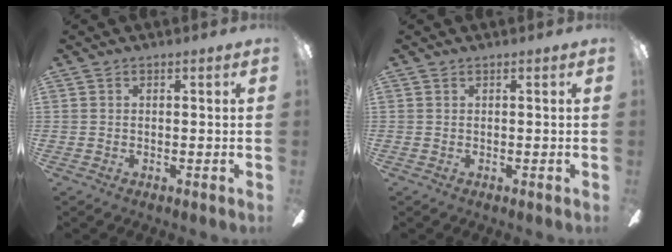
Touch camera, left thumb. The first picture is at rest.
{"total": 0.0}